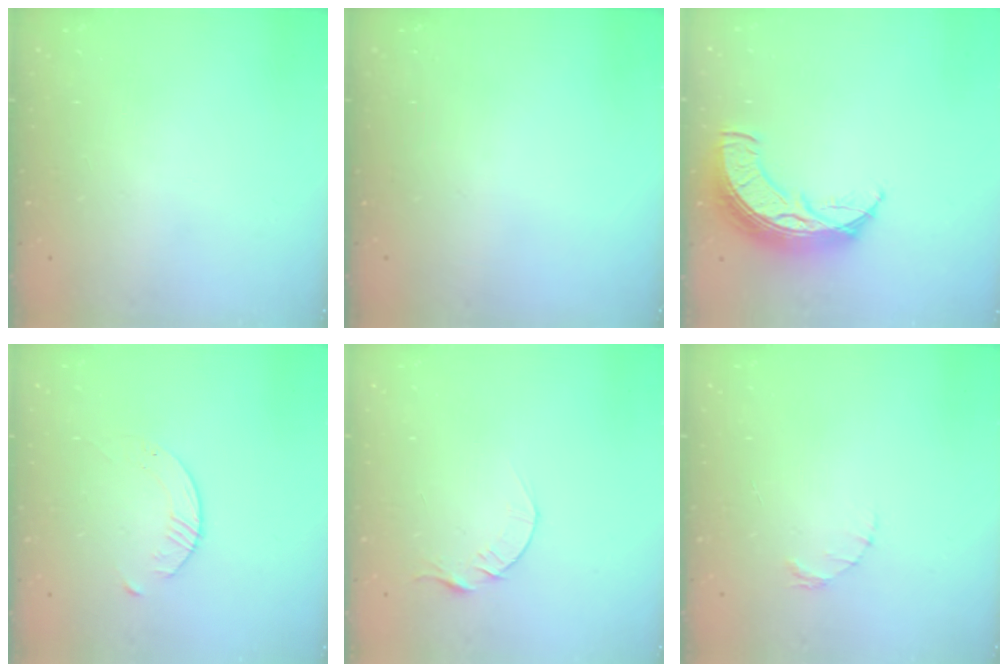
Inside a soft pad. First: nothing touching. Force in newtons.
{"total": 0.0}
{"total": 13.7, "press": 13.7, "slide": 1.0}
{"total": 3.9, "press": 3.9, "slide": 0.4}
{"total": 4.1, "press": 4.0, "slide": 0.5}
{"total": 1.6, "press": 1.5, "slide": 0.3}